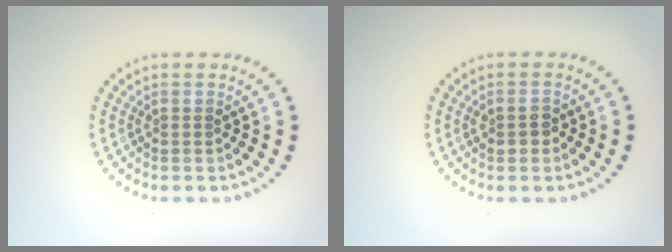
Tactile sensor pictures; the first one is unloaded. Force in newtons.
{"total": 1.5, "press": 1.5, "slide": 0.1}